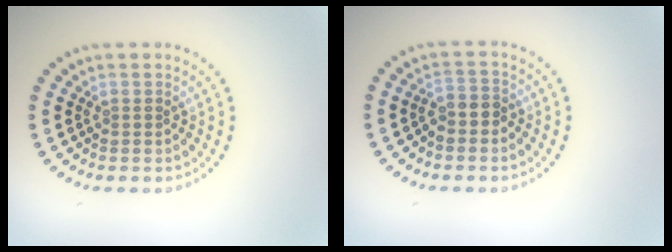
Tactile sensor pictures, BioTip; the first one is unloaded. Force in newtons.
{"total": 1.8, "press": 1.6, "slide": 0.9}